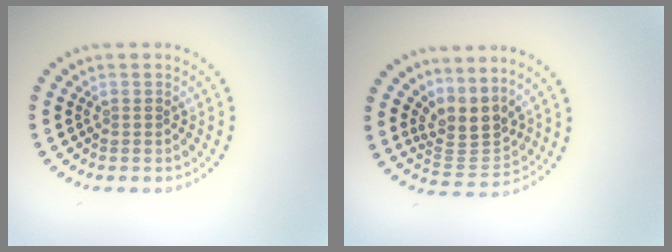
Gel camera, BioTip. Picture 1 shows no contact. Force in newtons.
{"total": 3.4, "press": 2.5, "slide": 2.3}